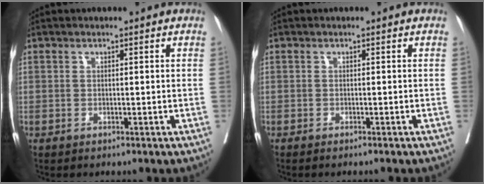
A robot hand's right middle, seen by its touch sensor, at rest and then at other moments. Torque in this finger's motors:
{"motor_torque": [0.11, -0.35, 0.03, 0.02]}